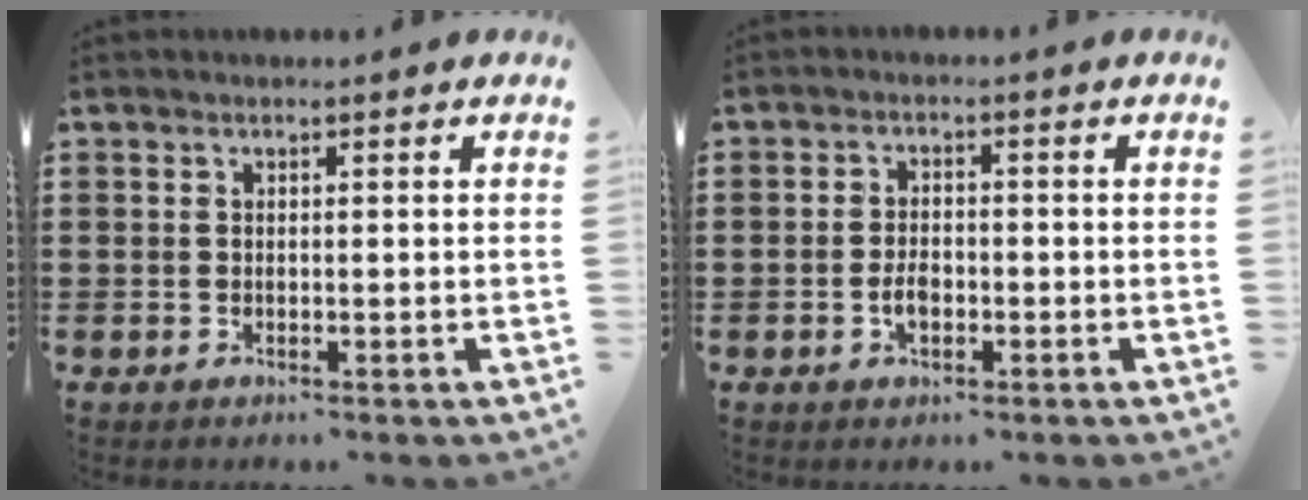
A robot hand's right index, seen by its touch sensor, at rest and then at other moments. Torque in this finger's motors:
{"motor_torque": [1.05, 1.09, 0.53, 0.04]}